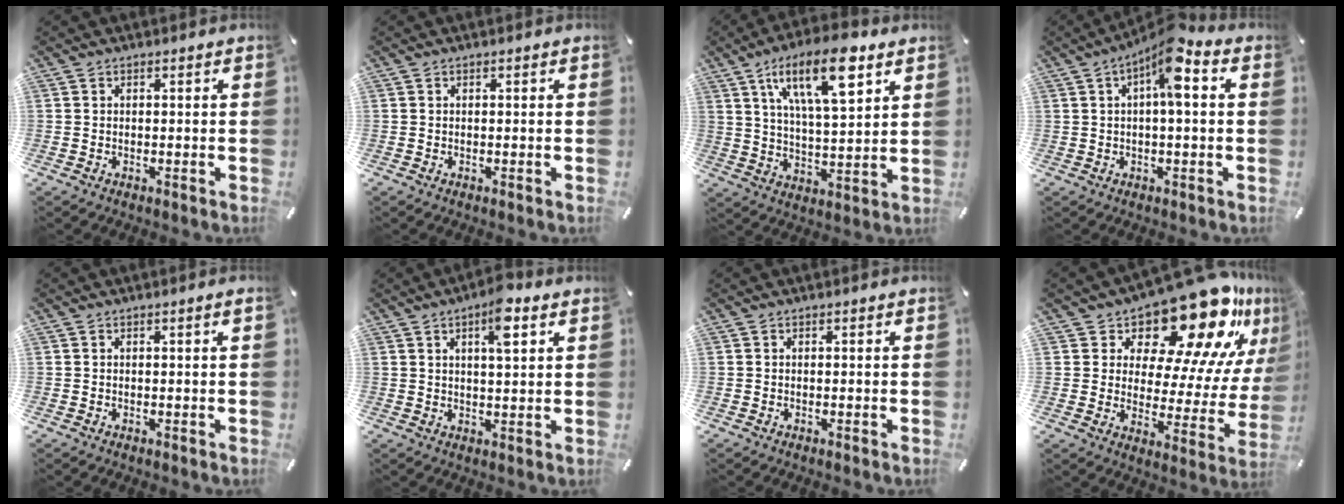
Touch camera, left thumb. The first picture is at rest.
{"total": 0.0}
{"total": 17.1, "force": [9.1, 6.1, 13.1], "torque": [-0.218, -0.024, 0.148]}
{"total": 9.6, "force": [2.7, 3.2, 8.6], "torque": [-0.140, -0.007, 0.043]}
{"total": 0.9, "force": [0.2, 0.0, 0.8], "torque": [-0.013, 0.001, 0.003]}
{"total": 7.4, "force": [3.8, 2.5, 5.8], "torque": [-0.091, -0.006, 0.059]}
{"total": 0.0}
{"total": 21.8, "force": [16.4, 8.5, 11.5], "torque": [-0.156, -0.145, 0.270]}